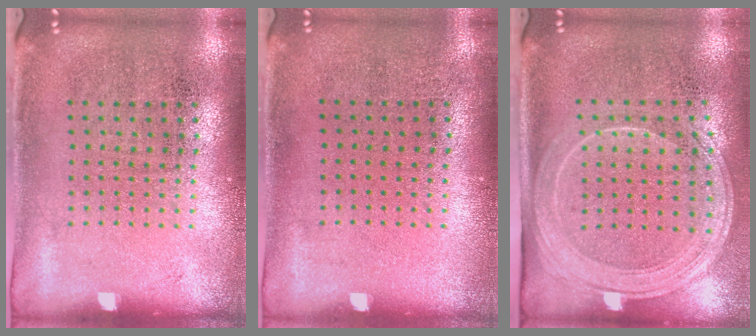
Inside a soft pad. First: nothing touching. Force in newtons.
{"total": 0.0}
{"total": 2.1, "press": 1.8, "slide": 1.0}